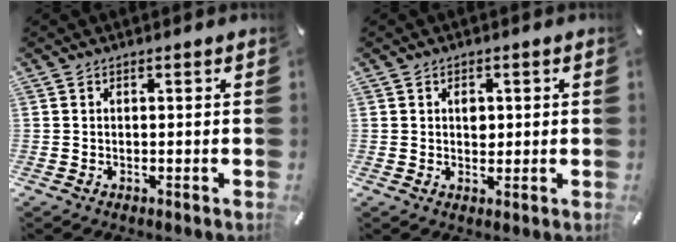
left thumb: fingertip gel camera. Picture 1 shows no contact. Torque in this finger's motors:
{"motor_torque": [0.58, 0.50, 0.18, -0.13, 0.01]}